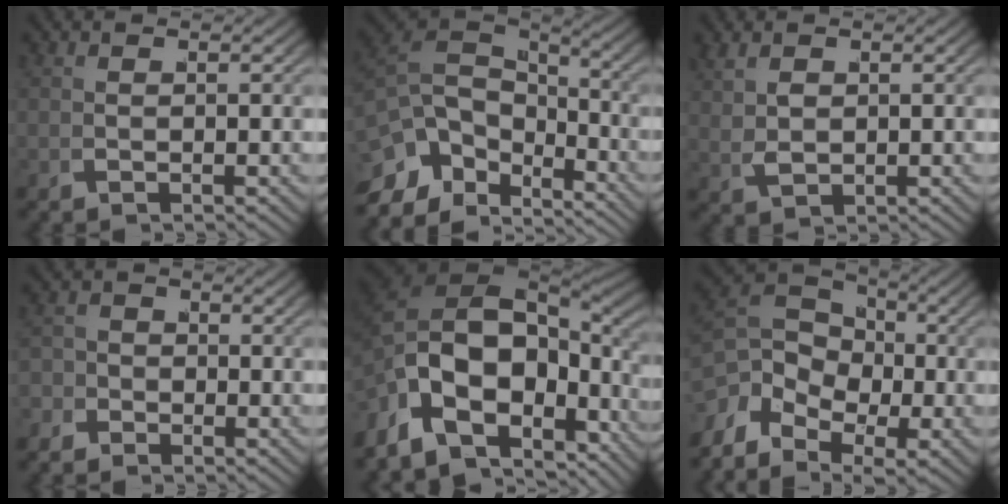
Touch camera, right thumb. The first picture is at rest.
{"total": 10.2, "force": [-1.3, 6.6, 7.7], "torque": [-0.157, -0.020, -0.012]}
{"total": 2.1, "force": [0.8, 1.1, 1.6], "torque": [-0.031, -0.003, 0.025]}
{"total": 2.5, "force": [-1.6, 1.9, 0.3], "torque": [0.011, 0.001, -0.036]}
{"total": 17.7, "force": [-1.4, 11.4, 13.5], "torque": [-0.260, -0.030, -0.008]}
{"total": 6.9, "force": [0.5, 4.4, 5.3], "torque": [-0.090, 0.004, 0.000]}